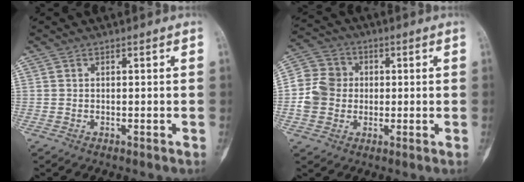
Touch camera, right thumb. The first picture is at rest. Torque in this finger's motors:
{"motor_torque": [0.45, 0.92, 0.15, 0.12, 0.05]}